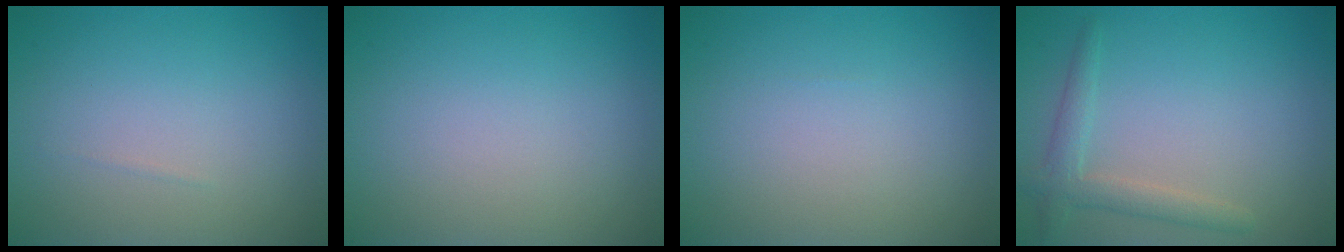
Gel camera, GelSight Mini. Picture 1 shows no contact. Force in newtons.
{"total": 0.0}
{"total": 0.0}
{"total": 2.4, "press": 2.4, "slide": 0.2}